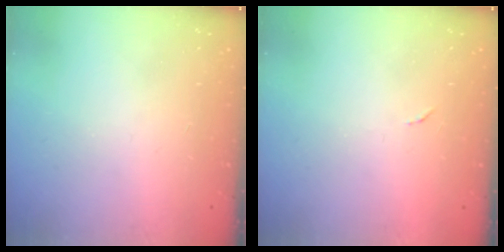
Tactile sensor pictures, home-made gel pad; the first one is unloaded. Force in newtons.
{"total": 4.0, "press": 4.0, "slide": 0.3}